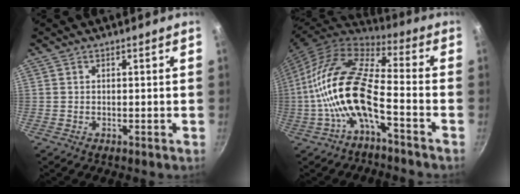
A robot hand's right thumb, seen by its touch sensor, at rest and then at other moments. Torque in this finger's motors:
{"motor_torque": [1.65, 1.46, 2.51, -0.26, 0.84]}